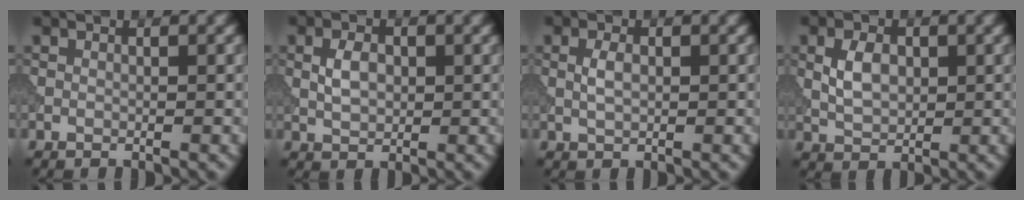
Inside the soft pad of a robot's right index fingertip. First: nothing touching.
{"total": 2.5, "force": [0.3, 1.7, 1.9], "torque": [-0.039, 0.003, 0.006]}
{"total": 1.6, "force": [0.2, 0.9, 1.4], "torque": [-0.032, 0.001, 0.004]}
{"total": 3.2, "force": [0.5, 2.1, 2.4], "torque": [-0.051, 0.003, 0.011]}